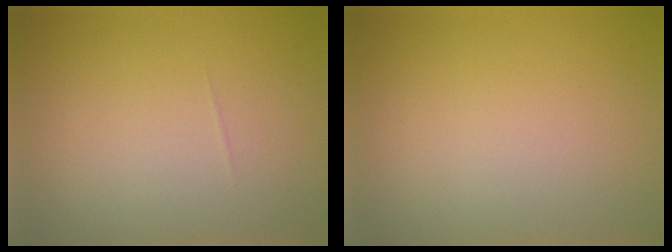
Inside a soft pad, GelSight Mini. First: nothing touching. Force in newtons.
{"total": 0.0}